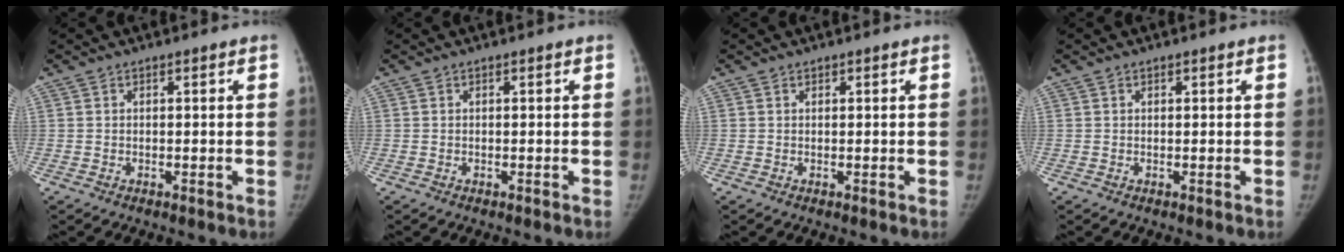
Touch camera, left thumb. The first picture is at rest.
{"total": 0.0}
{"total": 0.0}
{"total": 0.0}